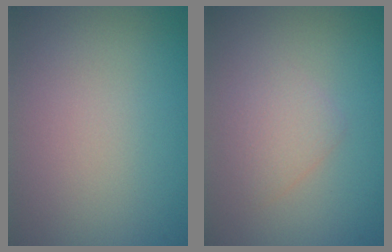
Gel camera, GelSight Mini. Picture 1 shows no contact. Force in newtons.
{"total": 1.8, "press": 1.8, "slide": 0.0}